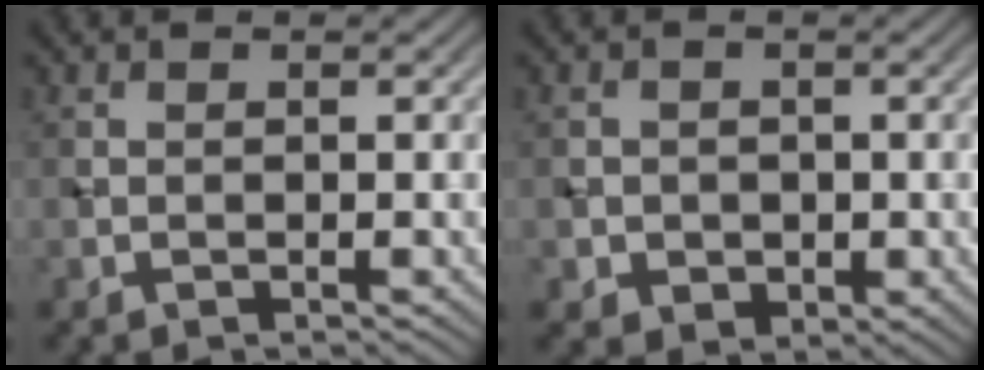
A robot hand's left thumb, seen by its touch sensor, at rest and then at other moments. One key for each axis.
{"total": 2.6, "fx": -0.4, "fy": 2.4, "fz": 1.0, "tx": -0.023, "ty": -0.011, "tz": -0.006}